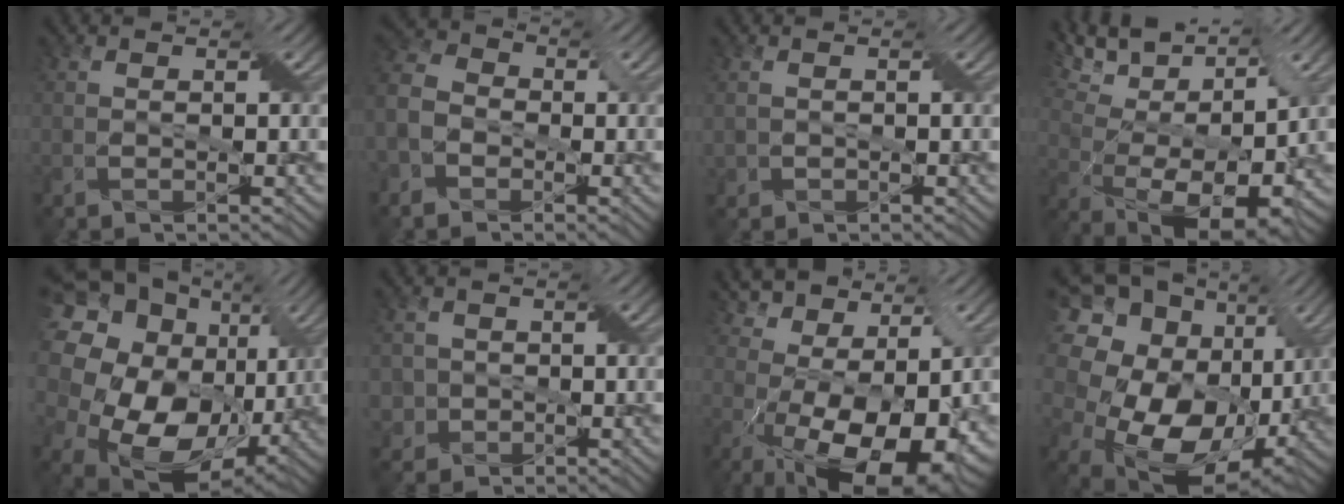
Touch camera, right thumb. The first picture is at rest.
{"total": 6.0, "force": [-2.8, 4.4, 2.9], "torque": [-0.090, -0.002, -0.076]}
{"total": 1.1, "force": [-0.2, 1.0, 0.1], "torque": [-0.005, -0.004, -0.004]}
{"total": 15.4, "force": [8.1, 6.4, 11.4], "torque": [-0.228, 0.038, 0.133]}
{"total": 21.6, "force": [3.7, 16.9, 12.9], "torque": [-0.308, -0.001, 0.083]}
{"total": 3.4, "force": [-0.6, 3.3, 0.4], "torque": [-0.008, 0.007, -0.025]}
{"total": 15.7, "force": [1.1, 9.0, 12.8], "torque": [-0.221, -0.017, 0.048]}
{"total": 20.2, "force": [1.8, 16.3, 11.8], "torque": [-0.268, -0.014, 0.055]}